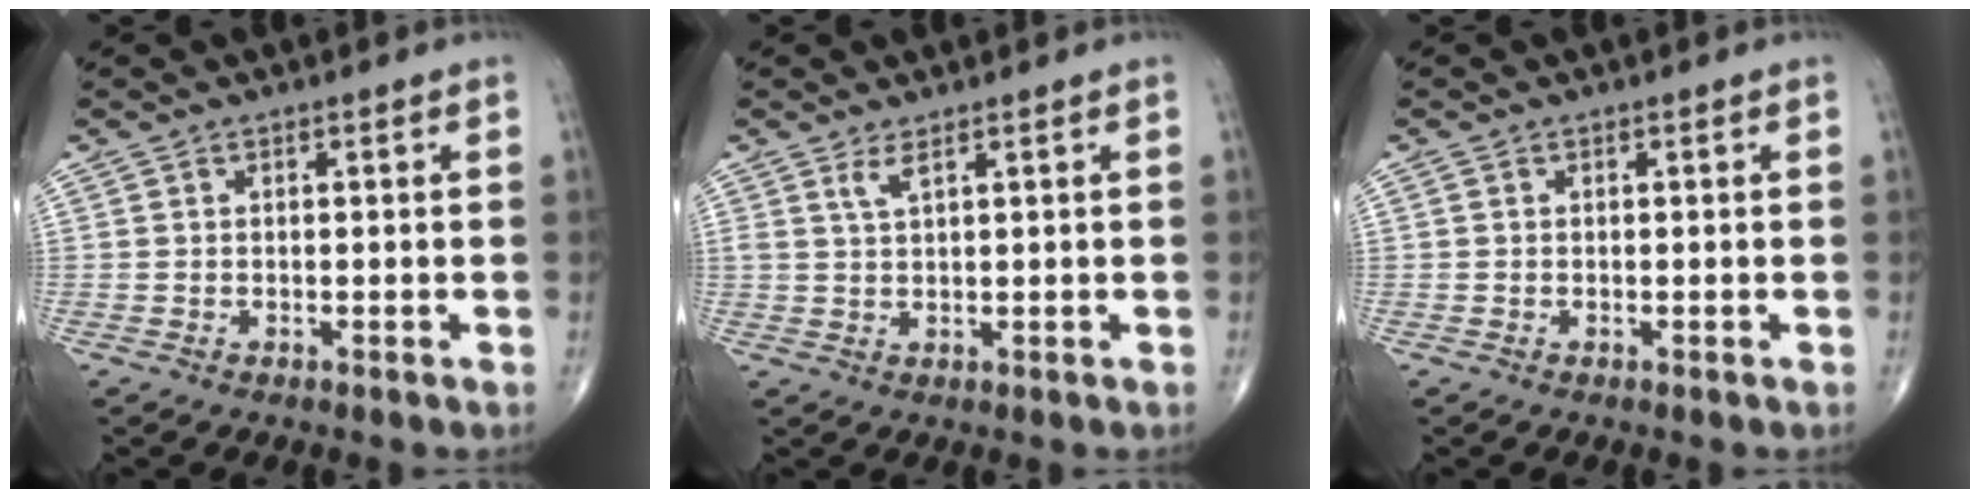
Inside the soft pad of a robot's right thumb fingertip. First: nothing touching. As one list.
[{"total": 2.2, "force": [1.4, 0.3, 1.6], "torque": [-0.038, -0.009, 0.033]}, {"total": 0.0}]